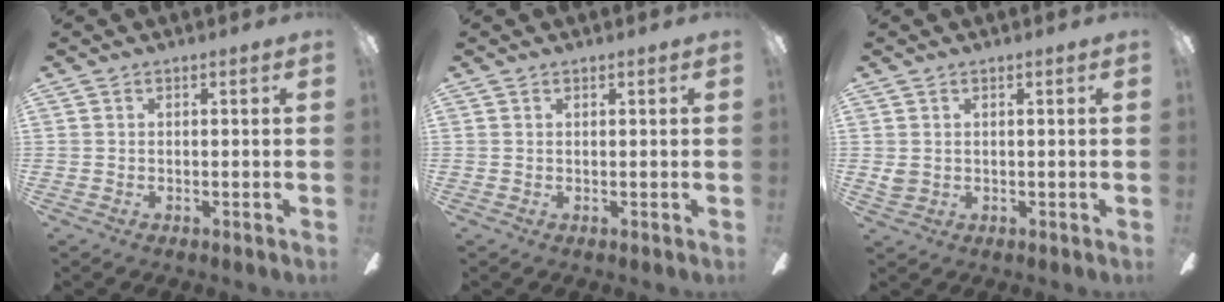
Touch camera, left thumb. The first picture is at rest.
{"total": 0.5, "force": [0.3, 0.2, 0.4], "torque": [-0.008, 0.001, 0.007]}
{"total": 1.9, "force": [0.7, 1.5, 1.0], "torque": [-0.021, 0.004, 0.013]}